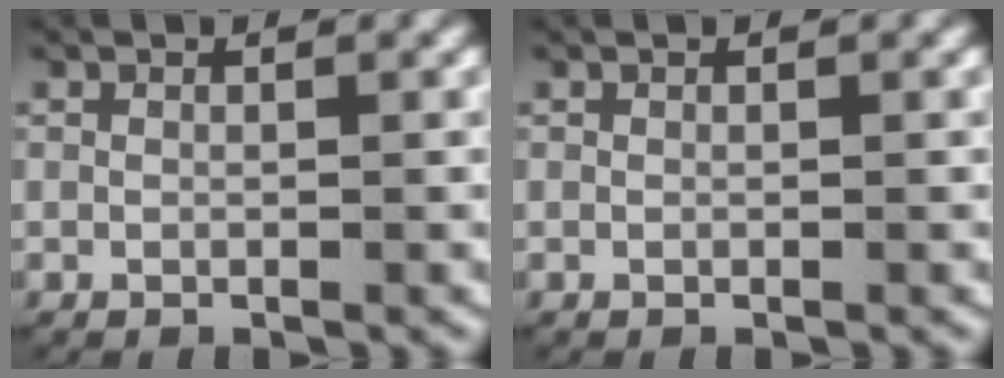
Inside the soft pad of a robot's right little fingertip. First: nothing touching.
{"total": 0.0}